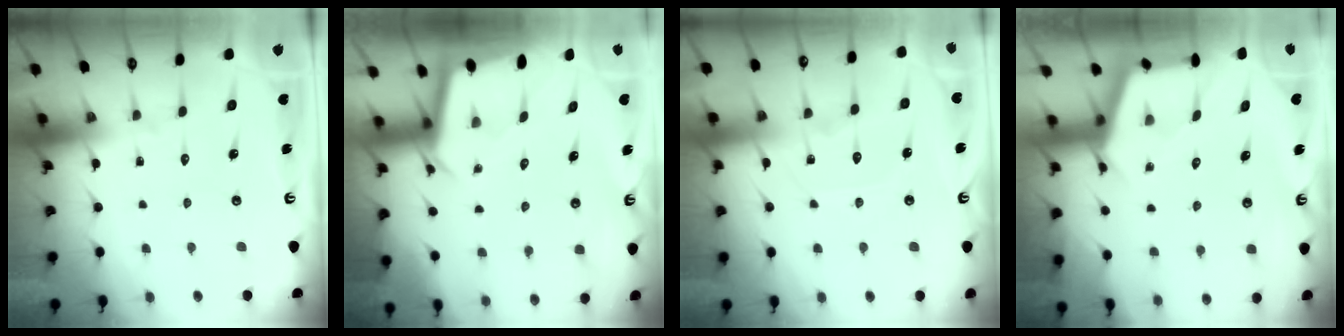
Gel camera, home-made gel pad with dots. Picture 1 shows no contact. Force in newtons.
{"total": 2.5, "press": 2.5, "slide": 0.0}
{"total": 6.6, "press": 6.6, "slide": 0.7}
{"total": 2.5, "press": 2.5, "slide": 0.3}